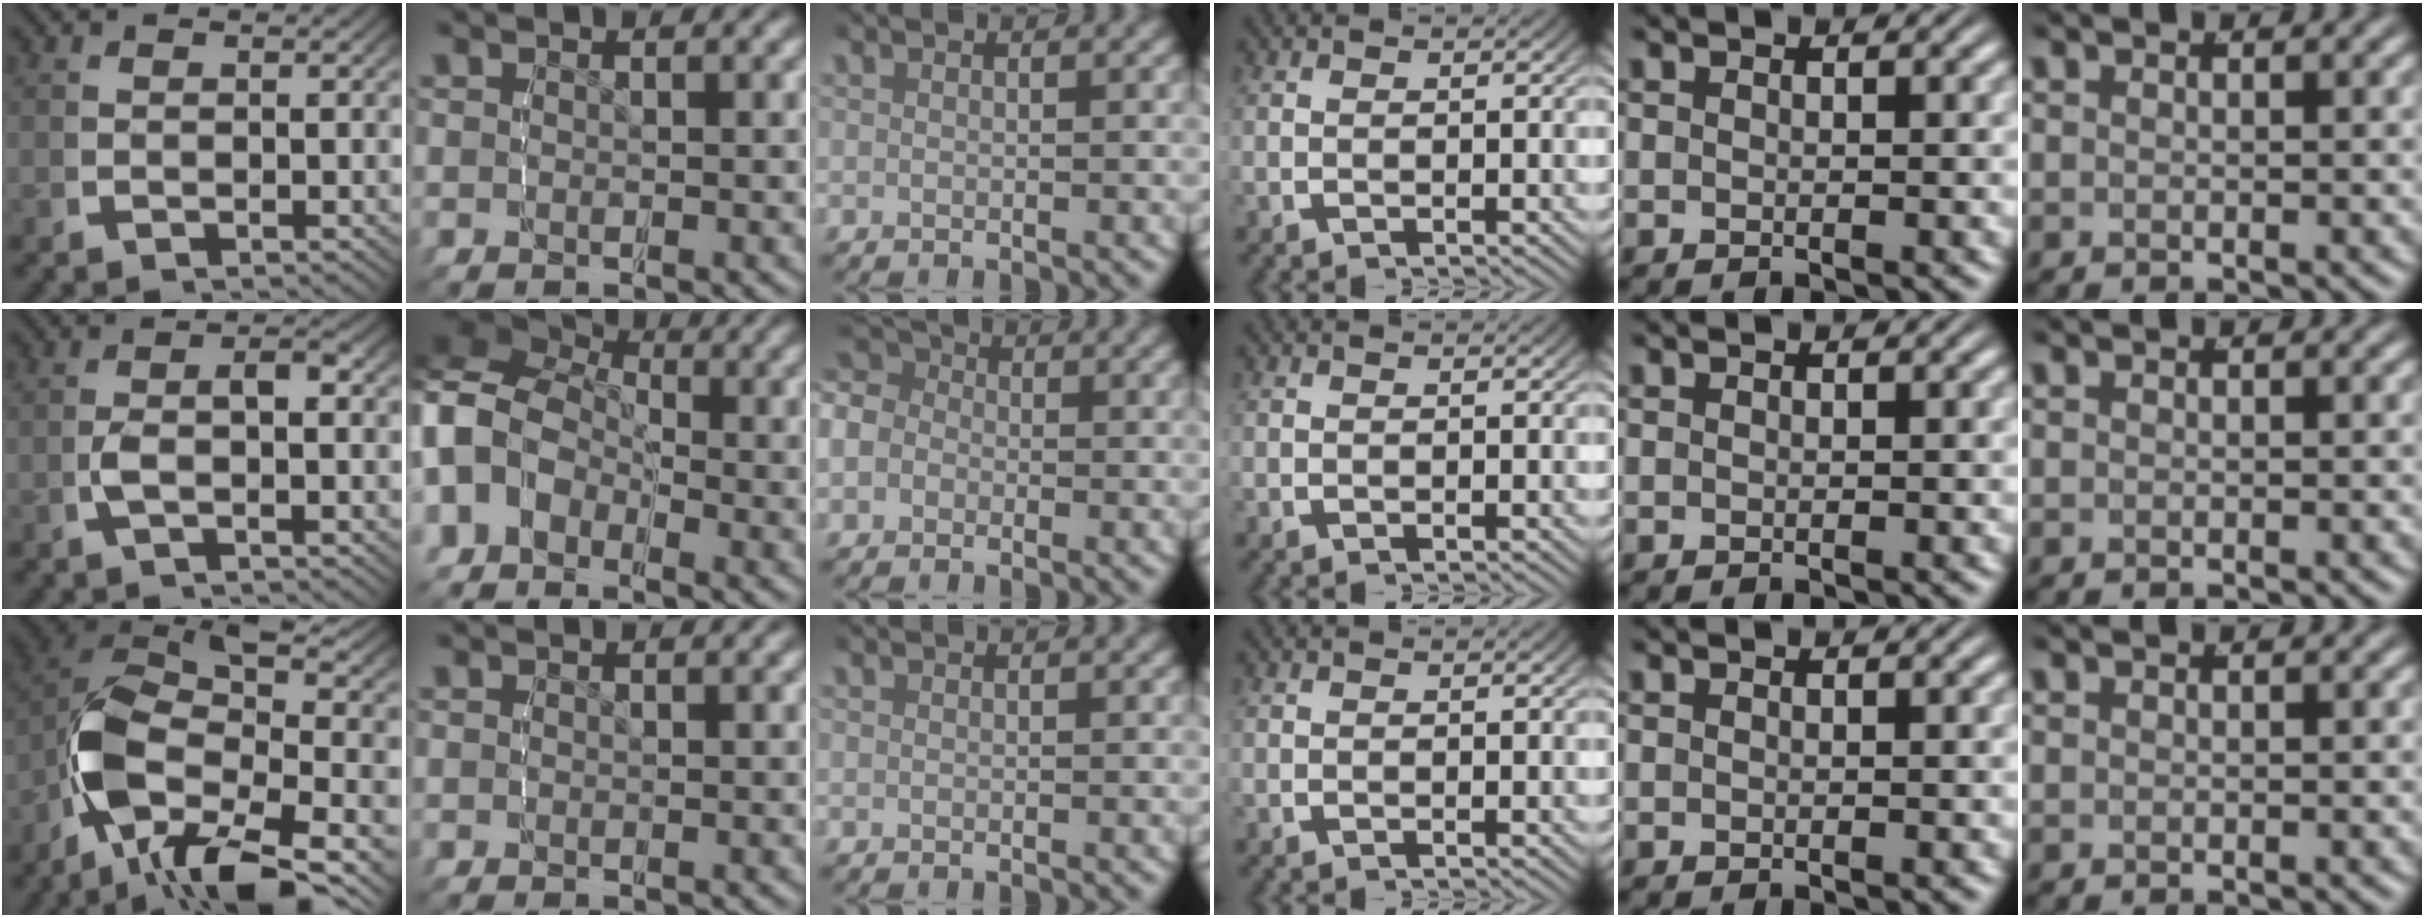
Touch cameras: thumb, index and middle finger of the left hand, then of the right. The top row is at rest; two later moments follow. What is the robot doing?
{"motion": "lift_and_place", "object": "glasses"}